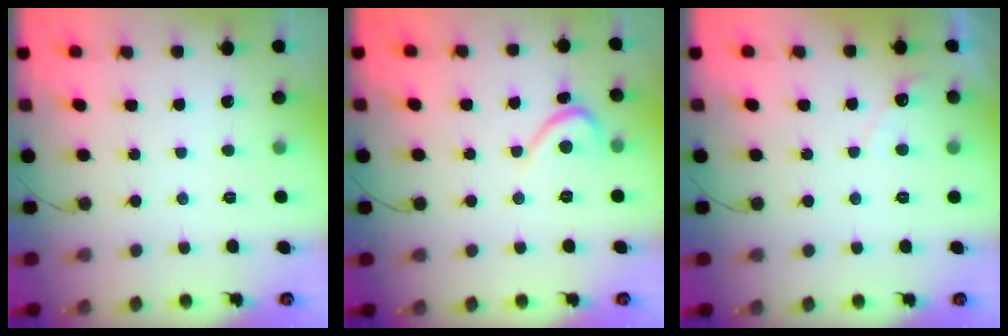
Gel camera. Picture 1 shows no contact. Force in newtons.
{"total": 3.1, "press": 3.1, "slide": 0.3}
{"total": 3.9, "press": 3.9, "slide": 0.2}